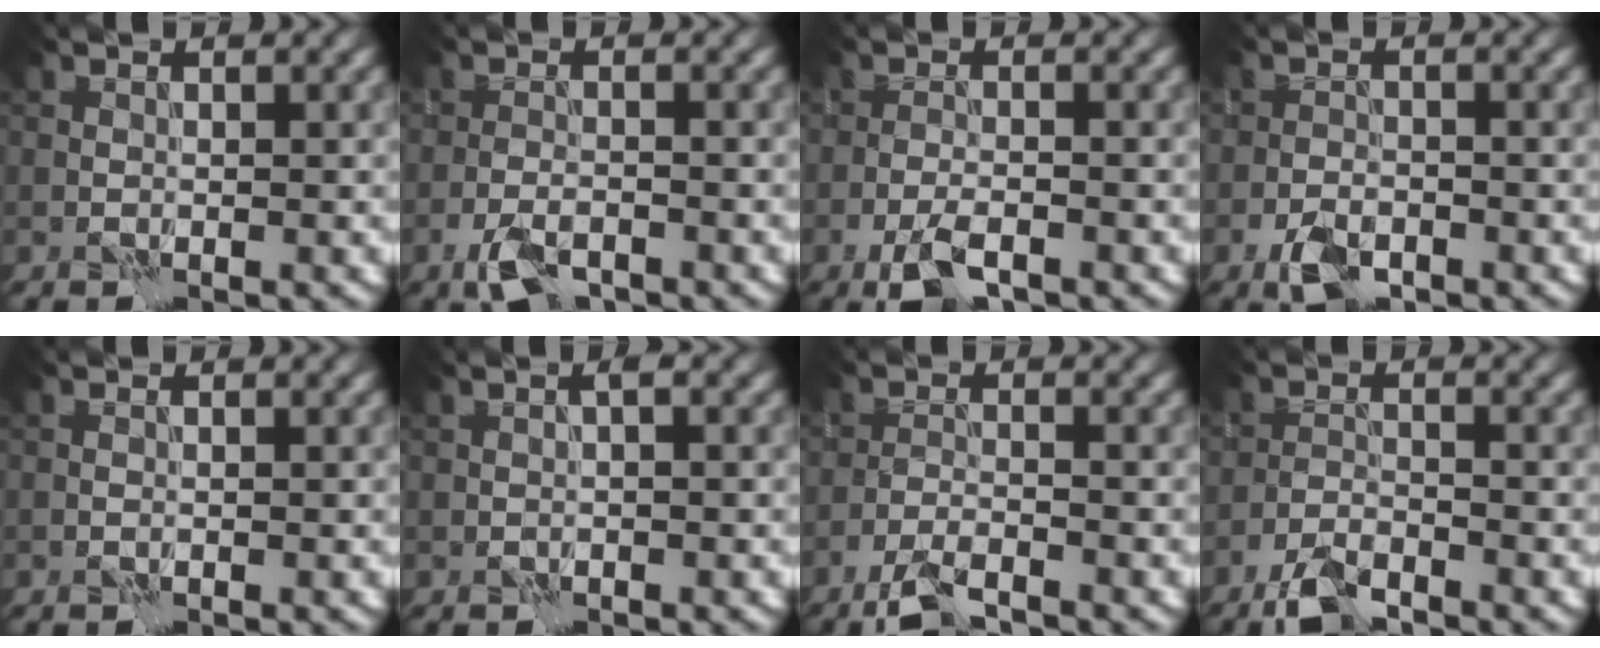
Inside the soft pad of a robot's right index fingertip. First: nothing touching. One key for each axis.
{"total": 3.4, "fx": -2.2, "fy": 1.4, "fz": 2.2, "tx": -0.046, "ty": -0.004, "tz": -0.047}
{"total": 3.6, "fx": -2.2, "fy": 1.2, "fz": 2.6, "tx": -0.056, "ty": -0.002, "tz": -0.043}
{"total": 3.4, "fx": -2.1, "fy": 1.7, "fz": 2.1, "tx": -0.038, "ty": -0.003, "tz": -0.044}
{"total": 0.0}
{"total": 0.7, "fx": 0.0, "fy": 0.1, "fz": 0.7, "tx": -0.014, "ty": 0.006, "tz": 0.000}
{"total": 3.3, "fx": -2.7, "fy": 0.6, "fz": 1.9, "tx": -0.043, "ty": -0.002, "tz": -0.059}
{"total": 3.7, "fx": -3.0, "fy": 0.9, "fz": 2.0, "tx": -0.044, "ty": -0.003, "tz": -0.066}